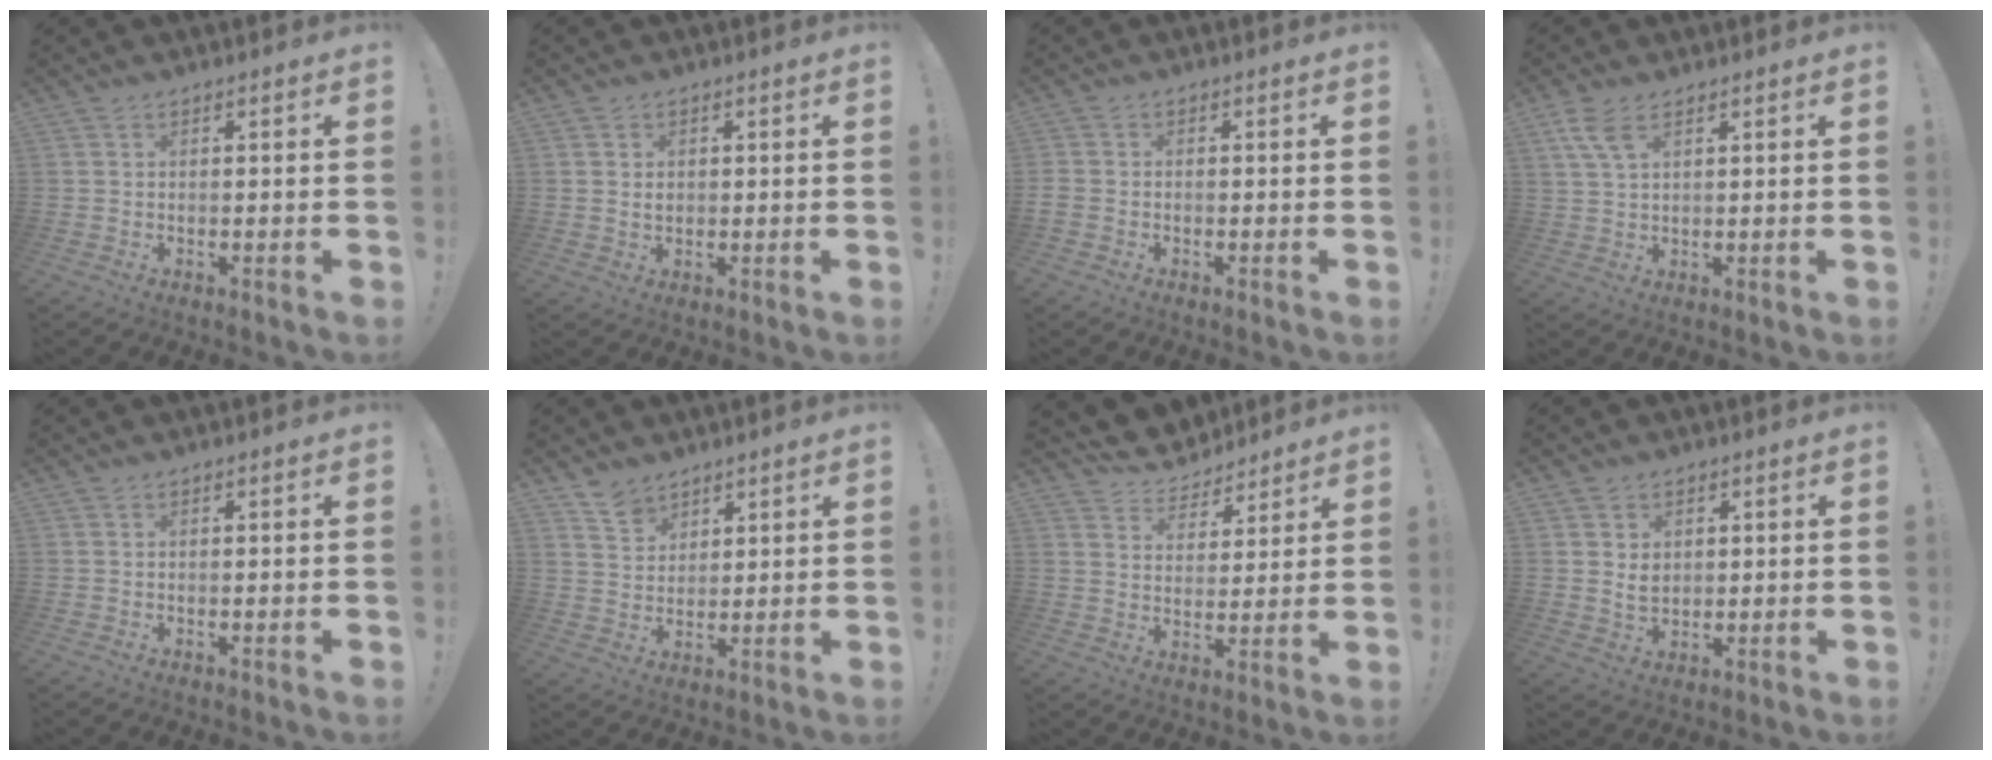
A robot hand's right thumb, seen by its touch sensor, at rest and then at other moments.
{"total": 1.3, "force": [0.4, 1.1, 0.4], "torque": [0.000, 0.000, 0.005]}
{"total": 1.7, "force": [-1.0, 1.2, 0.7], "torque": [-0.016, 0.002, -0.020]}
{"total": 6.4, "force": [3.5, 2.8, 4.5], "torque": [-0.082, -0.009, 0.067]}
{"total": 0.0}
{"total": 6.6, "force": [5.3, 3.8, 1.0], "torque": [-0.014, -0.040, 0.101]}
{"total": 7.6, "force": [6.3, 4.2, 0.8], "torque": [-0.021, -0.050, 0.124]}
{"total": 4.2, "force": [1.5, 3.5, 1.8], "torque": [-0.018, -0.003, 0.027]}